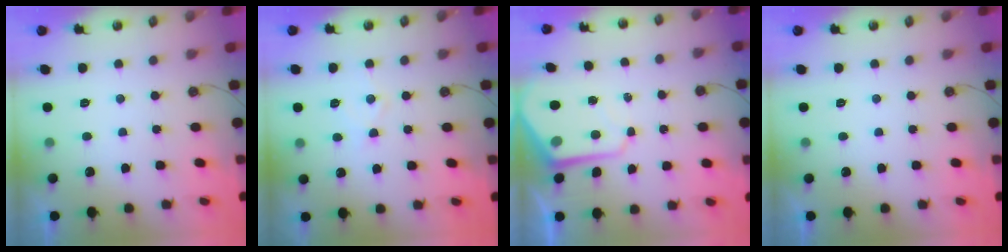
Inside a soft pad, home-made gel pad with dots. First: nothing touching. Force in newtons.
{"total": 7.5, "press": 7.4, "slide": 0.5}
{"total": 8.0, "press": 8.0, "slide": 0.6}
{"total": 0.0}